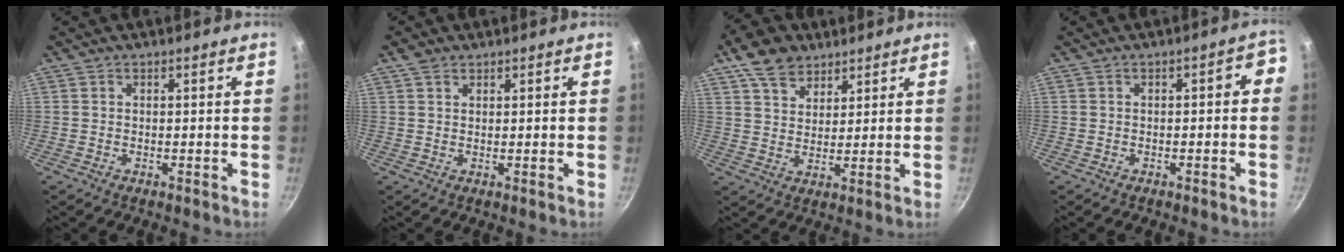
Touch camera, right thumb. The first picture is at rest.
{"total": 2.0, "force": [1.4, 1.3, 0.8], "torque": [-0.014, -0.003, 0.026]}
{"total": 9.9, "force": [6.4, 6.3, 4.2], "torque": [-0.049, -0.017, 0.114]}
{"total": 3.2, "force": [-0.6, 1.6, 2.7], "torque": [-0.017, 0.030, -0.002]}